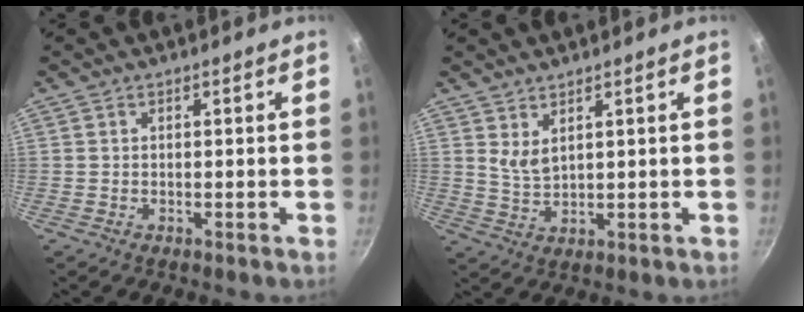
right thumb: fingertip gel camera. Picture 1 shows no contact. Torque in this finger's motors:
{"motor_torque": [0.30, 0.35, 0.15, -0.30, 0.02]}